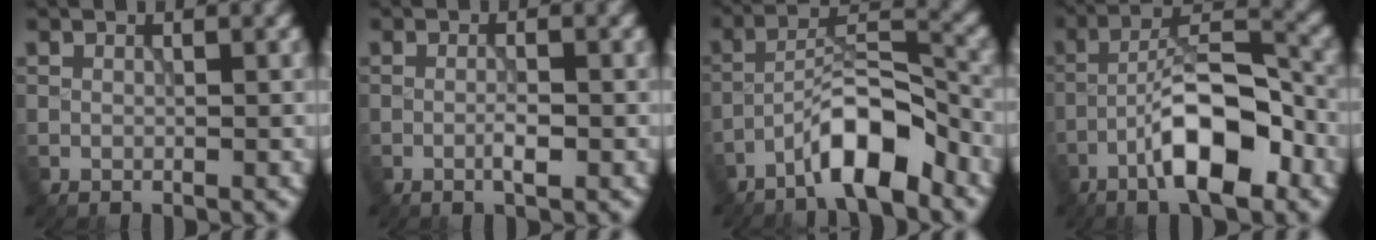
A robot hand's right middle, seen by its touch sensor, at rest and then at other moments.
{"total": 1.5, "force": [-0.5, 0.2, 1.4], "torque": [-0.026, 0.000, -0.012]}
{"total": 6.9, "force": [-4.4, 1.8, 5.0], "torque": [-0.082, 0.017, -0.081]}
{"total": 9.0, "force": [-4.5, 2.7, 7.3], "torque": [-0.115, 0.024, -0.081]}